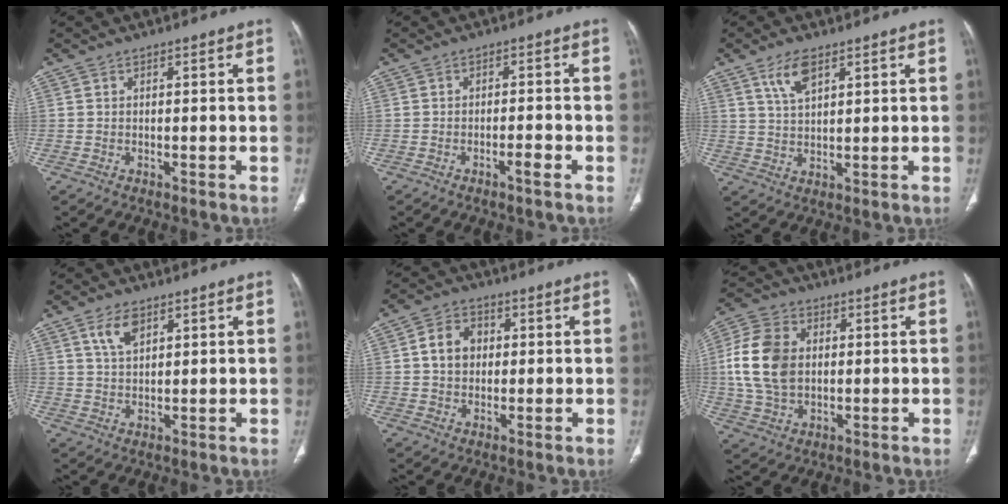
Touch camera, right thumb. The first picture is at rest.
{"total": 2.2, "force": [-1.5, 0.3, 1.7], "torque": [-0.033, 0.009, -0.025]}
{"total": 5.6, "force": [3.3, 2.3, 4.0], "torque": [-0.071, -0.013, 0.066]}
{"total": 4.9, "force": [2.8, 2.4, 3.3], "torque": [-0.054, -0.011, 0.056]}
{"total": 6.7, "force": [0.9, 5.4, 4.0], "torque": [-0.049, 0.007, 0.011]}
{"total": 13.2, "force": [1.3, 9.5, 9.2], "torque": [-0.173, 0.005, 0.024]}